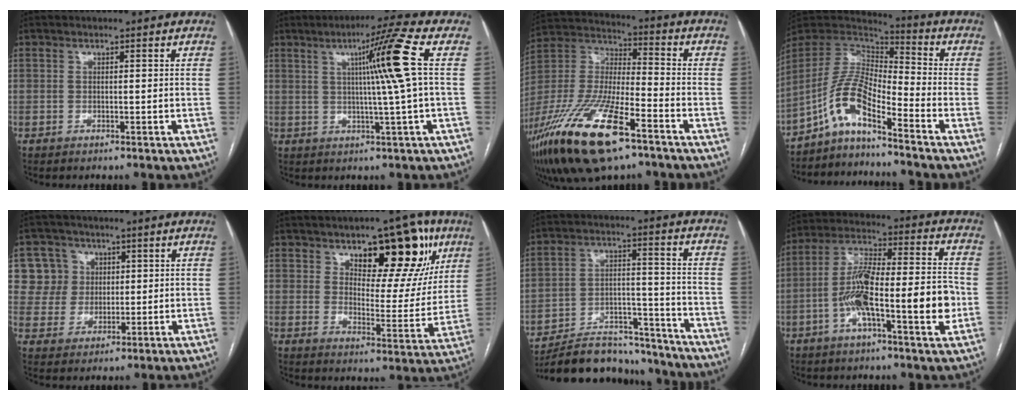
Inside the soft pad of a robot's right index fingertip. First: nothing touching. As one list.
[{"total": 9.8, "force": [2.0, -2.6, 9.2], "torque": [-0.146, 0.008, 0.037]}, {"total": 23.7, "force": [-14.3, 6.1, 17.9], "torque": [-0.403, -0.050, -0.264]}, {"total": 9.8, "force": [-6.5, 1.7, 7.2], "torque": [-0.159, 0.019, -0.126]}, {"total": 7.5, "force": [2.4, 7.0, 0.6], "torque": [-0.007, 0.022, 0.051]}, {"total": 16.5, "force": [8.7, 7.3, 11.9], "torque": [-0.134, 0.010, 0.126]}, {"total": 18.4, "force": [-17.0, 4.6, 5.0], "torque": [-0.098, 0.021, -0.261]}, {"total": 16.0, "force": [-4.1, 2.7, 15.2], "torque": [-0.267, 0.016, -0.070]}]